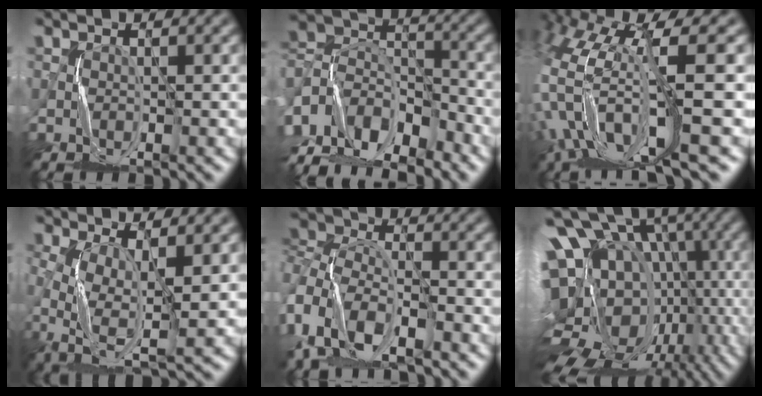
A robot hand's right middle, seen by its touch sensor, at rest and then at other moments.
{"total": 11.0, "force": [-8.1, 5.9, 4.4], "torque": [-0.098, 0.012, -0.161]}
{"total": 11.9, "force": [-2.1, 3.2, 11.3], "torque": [-0.257, 0.001, -0.015]}
{"total": 5.1, "force": [-0.9, 2.1, 4.6], "torque": [-0.107, -0.006, -0.017]}
{"total": 12.1, "force": [-6.0, 8.0, 6.9], "torque": [-0.150, -0.010, -0.108]}
{"total": 18.1, "force": [-2.7, 12.9, 12.3], "torque": [-0.201, 0.020, -0.003]}